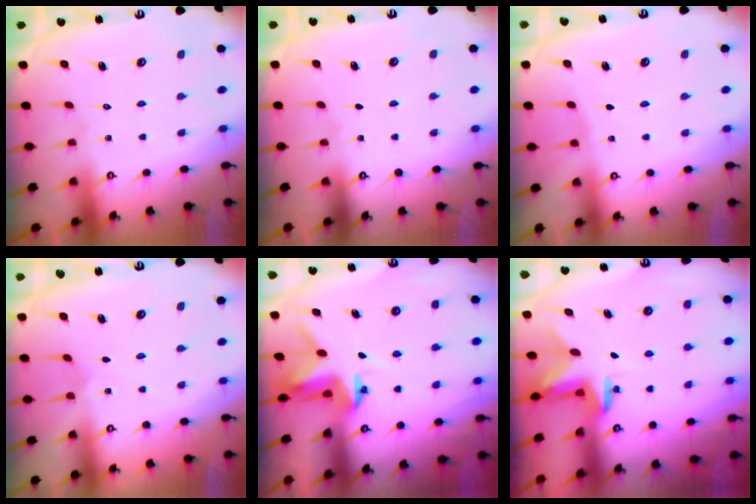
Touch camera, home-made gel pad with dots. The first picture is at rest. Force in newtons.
{"total": 0.0}
{"total": 1.8, "press": 1.8, "slide": 0.3}
{"total": 1.1, "press": 1.0, "slide": 0.2}
{"total": 3.6, "press": 3.6, "slide": 0.0}
{"total": 2.5, "press": 2.4, "slide": 0.5}